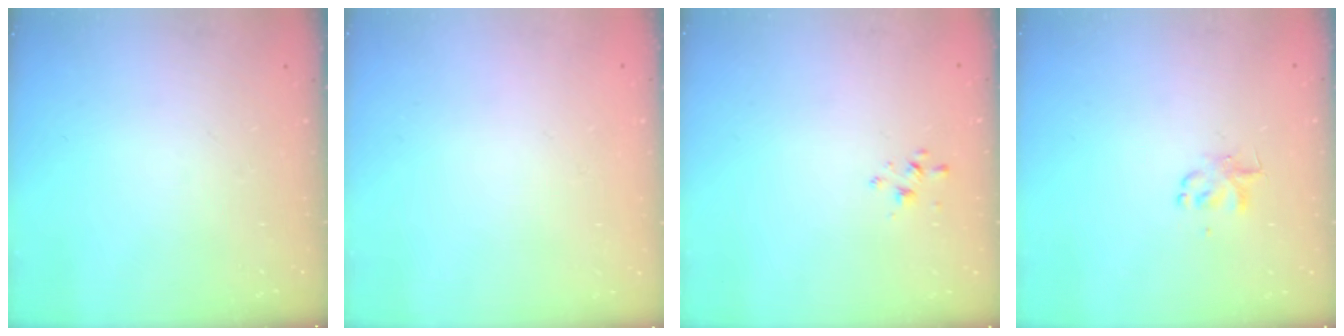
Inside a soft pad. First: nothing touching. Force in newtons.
{"total": 1.8, "press": 1.8, "slide": 0.2}
{"total": 1.8, "press": 1.7, "slide": 0.4}
{"total": 2.6, "press": 2.6, "slide": 0.3}